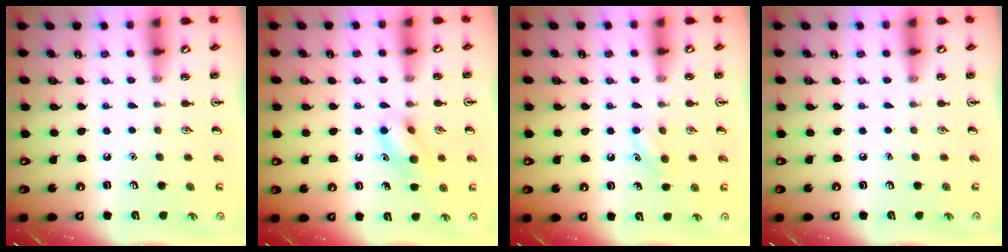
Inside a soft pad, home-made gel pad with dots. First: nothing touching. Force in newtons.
{"total": 10.8, "press": 10.7, "slide": 1.4}
{"total": 6.8, "press": 6.5, "slide": 1.9}
{"total": 0.0}